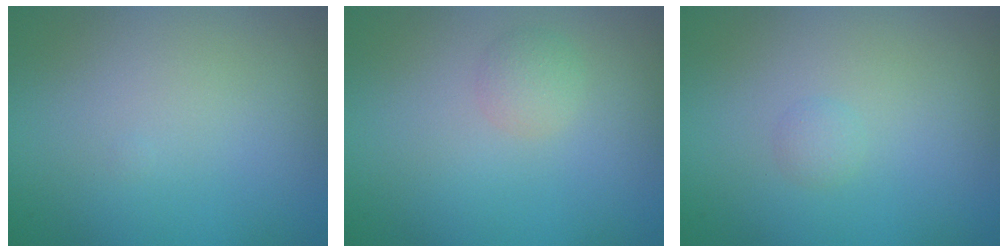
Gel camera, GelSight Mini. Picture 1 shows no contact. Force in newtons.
{"total": 1.4, "press": 1.4, "slide": 0.1}
{"total": 0.8, "press": 0.8, "slide": 0.1}